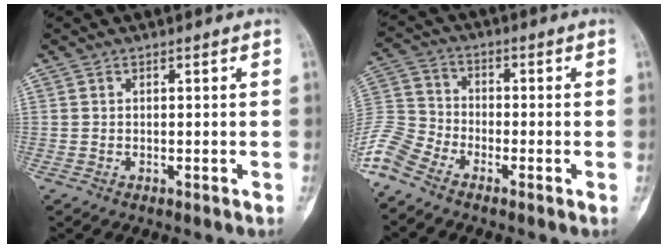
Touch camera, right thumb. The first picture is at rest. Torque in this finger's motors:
{"motor_torque": [0.29, 0.17, 1.41, -1.37, 0.14]}